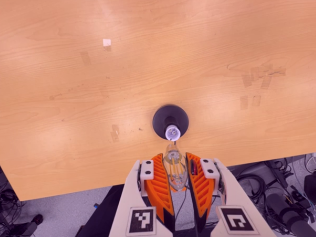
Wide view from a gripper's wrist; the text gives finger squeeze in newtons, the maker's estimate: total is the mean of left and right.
{"total": 19.5, "left": 23.7, "right": 15.3}